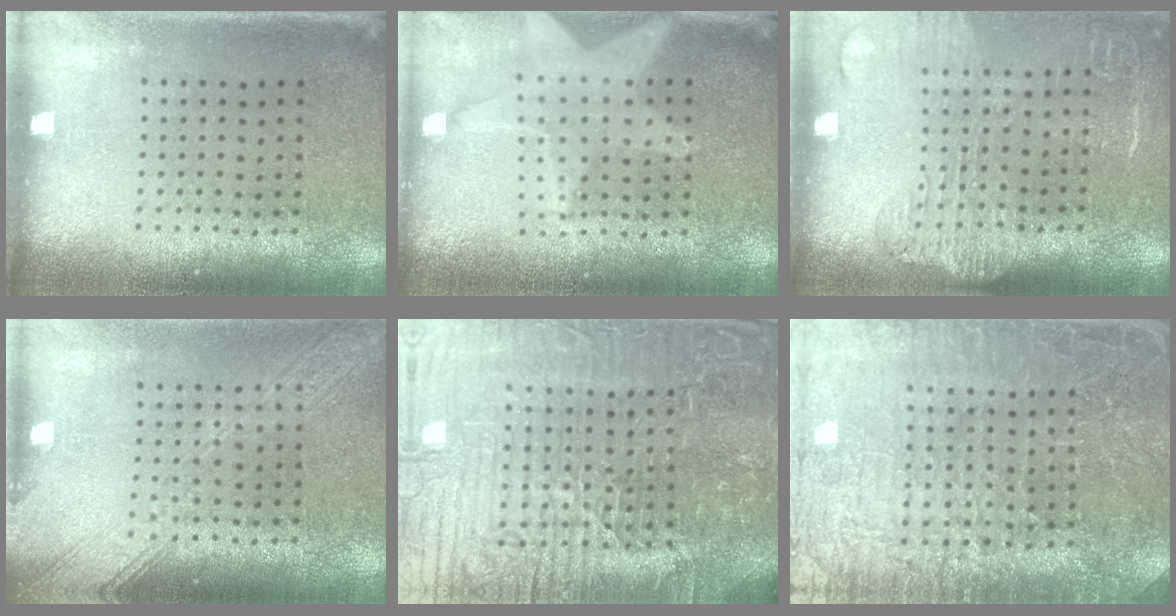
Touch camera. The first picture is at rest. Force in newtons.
{"total": 2.0, "press": 1.7, "slide": 1.1}
{"total": 1.9, "press": 1.6, "slide": 1.0}
{"total": 3.4, "press": 3.4, "slide": 0.5}
{"total": 7.1, "press": 6.5, "slide": 2.9}
{"total": 4.0, "press": 4.0, "slide": 0.7}